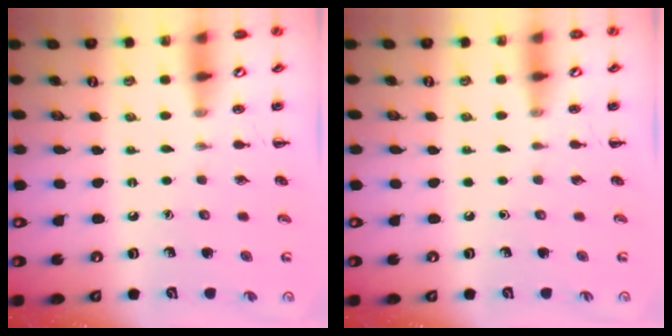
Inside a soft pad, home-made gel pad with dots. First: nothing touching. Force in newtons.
{"total": 0.0}